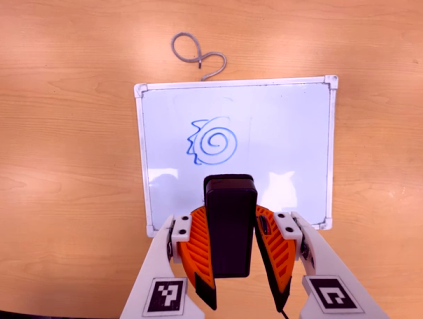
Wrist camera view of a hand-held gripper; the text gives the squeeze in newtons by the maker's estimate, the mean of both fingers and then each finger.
{"total": 8.0, "left": 6.3, "right": 9.8}